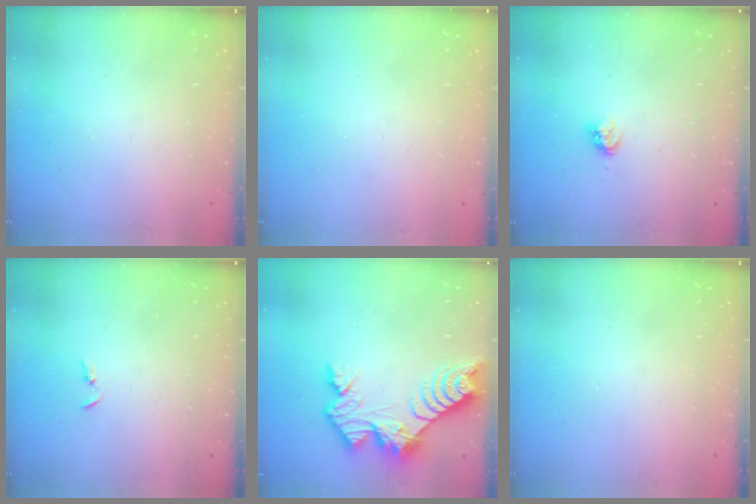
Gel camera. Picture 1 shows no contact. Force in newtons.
{"total": 0.0}
{"total": 3.3, "press": 3.3, "slide": 0.3}
{"total": 2.4, "press": 2.3, "slide": 0.2}
{"total": 11.3, "press": 11.3, "slide": 0.8}
{"total": 0.0}